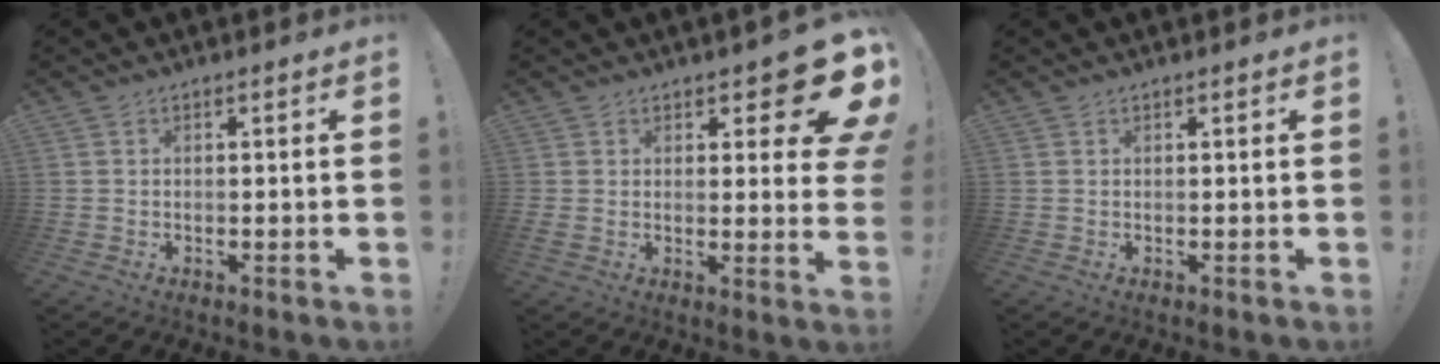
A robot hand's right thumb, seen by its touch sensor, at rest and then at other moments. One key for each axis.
{"total": 11.2, "fx": 6.5, "fy": 4.0, "fz": 8.2, "tx": -0.090, "ty": -0.061, "tz": 0.114}
{"total": 0.0}